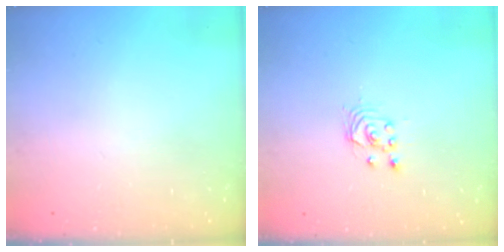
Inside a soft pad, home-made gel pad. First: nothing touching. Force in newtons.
{"total": 2.5, "press": 2.5, "slide": 0.2}